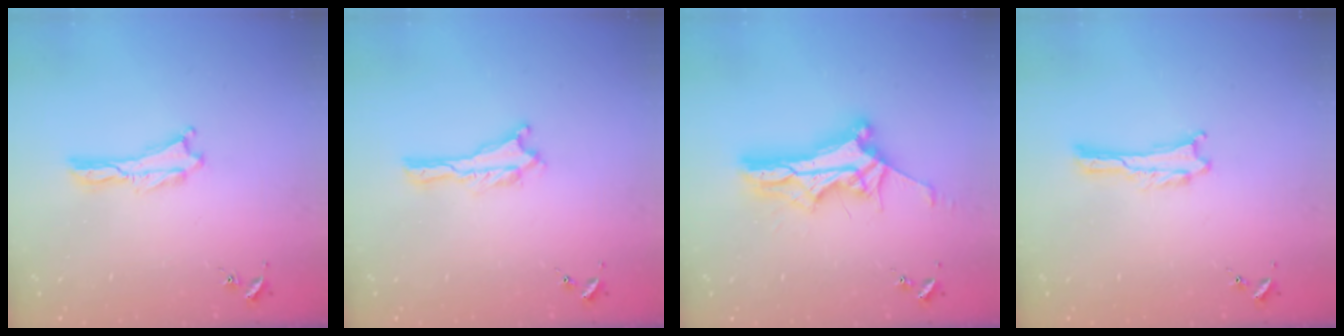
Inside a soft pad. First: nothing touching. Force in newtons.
{"total": 0.0}
{"total": 11.7, "press": 11.7, "slide": 0.8}
{"total": 0.0}